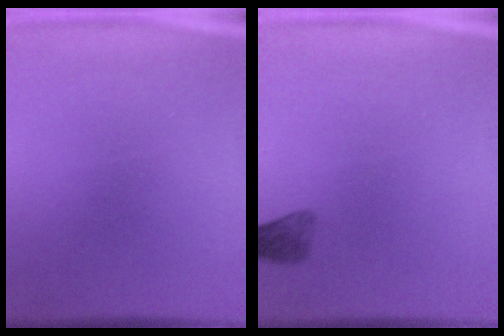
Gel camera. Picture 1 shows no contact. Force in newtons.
{"total": 2.1}